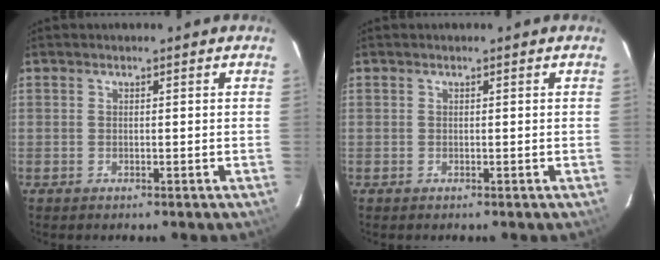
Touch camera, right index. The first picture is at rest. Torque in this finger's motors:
{"motor_torque": [0.14, 0.05, 0.05, 0.01]}